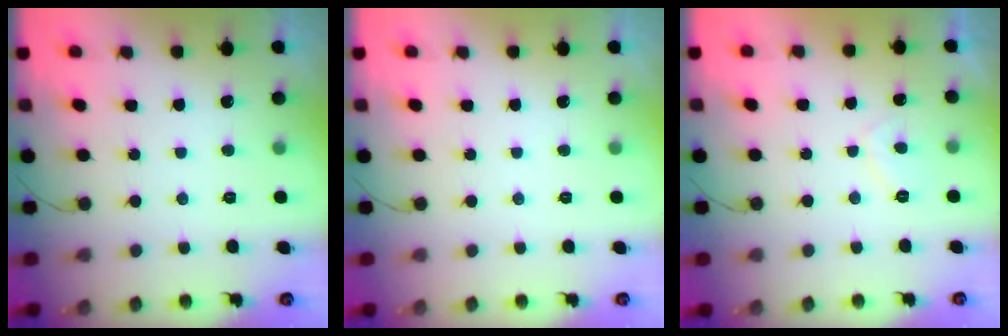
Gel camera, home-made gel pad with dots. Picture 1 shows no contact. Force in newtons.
{"total": 0.0}
{"total": 2.7, "press": 2.6, "slide": 0.8}